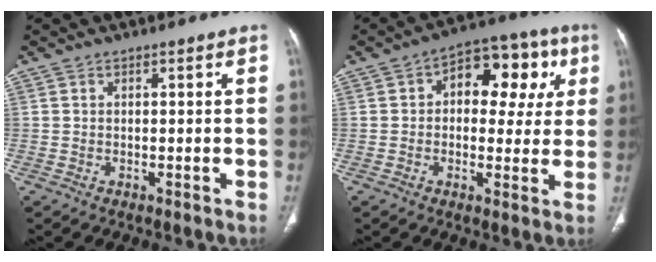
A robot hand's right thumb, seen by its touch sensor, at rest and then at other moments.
{"total": 14.4, "force": [3.7, 8.8, 10.7], "torque": [-0.088, 0.025, 0.046]}